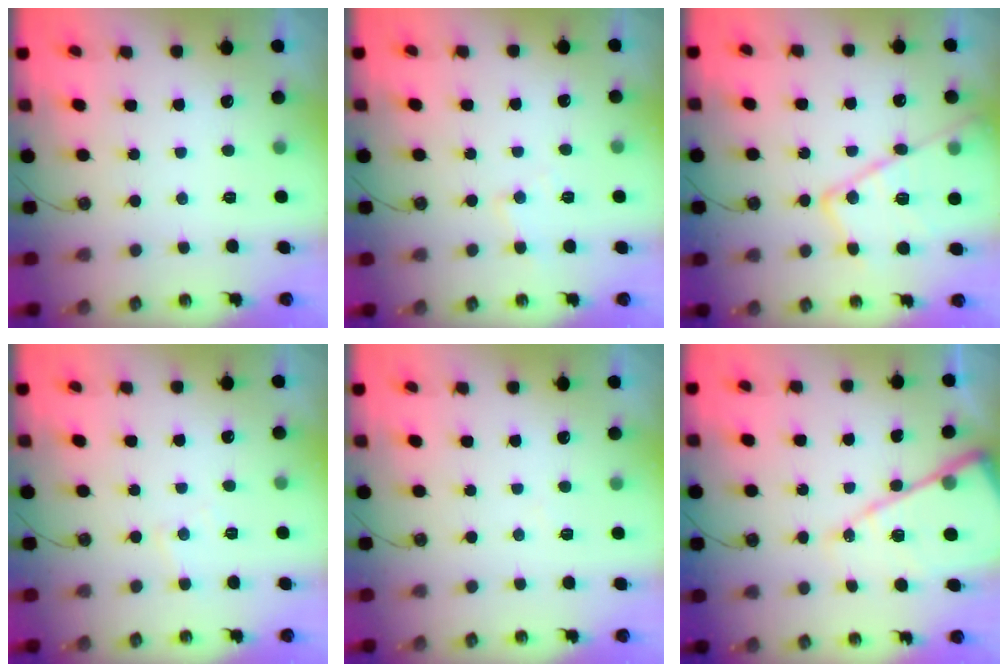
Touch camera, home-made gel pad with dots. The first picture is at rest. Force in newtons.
{"total": 6.0, "press": 6.0, "slide": 0.7}
{"total": 19.6, "press": 19.5, "slide": 1.4}
{"total": 5.0, "press": 5.0, "slide": 0.7}
{"total": 3.5, "press": 3.5, "slide": 0.6}
{"total": 16.6, "press": 16.5, "slide": 1.7}